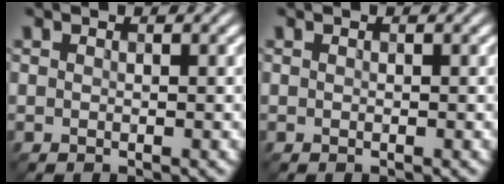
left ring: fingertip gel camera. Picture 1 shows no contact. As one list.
[{"total": 0.0}]